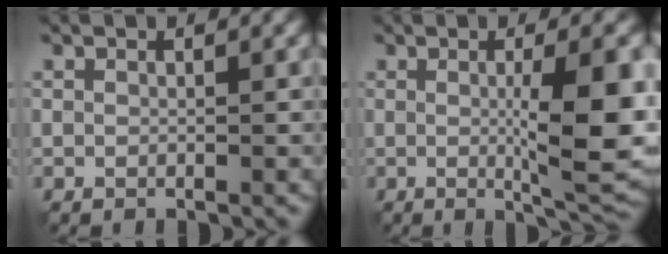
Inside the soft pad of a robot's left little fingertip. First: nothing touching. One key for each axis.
{"total": 8.7, "fx": -0.1, "fy": 2.0, "fz": 8.5, "tx": -0.114, "ty": -0.007, "tz": 0.002}